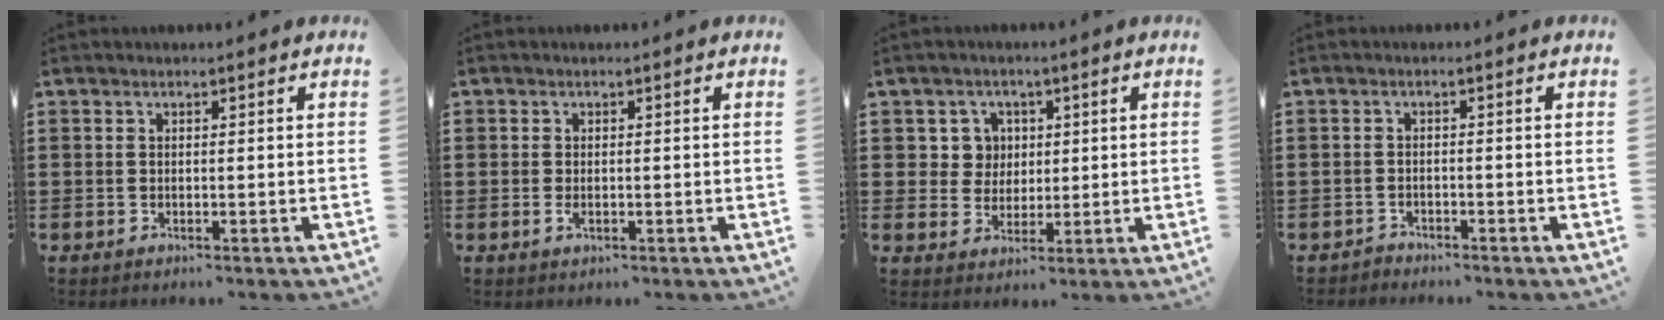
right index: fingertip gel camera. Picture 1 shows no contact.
{"total": 1.0, "force": [-0.3, 0.5, 0.9], "torque": [-0.017, -0.002, -0.005]}
{"total": 4.9, "force": [1.4, 4.5, 1.1], "torque": [-0.045, 0.017, 0.024]}
{"total": 1.3, "force": [-1.3, 0.2, -0.1], "torque": [-0.003, 0.003, -0.029]}